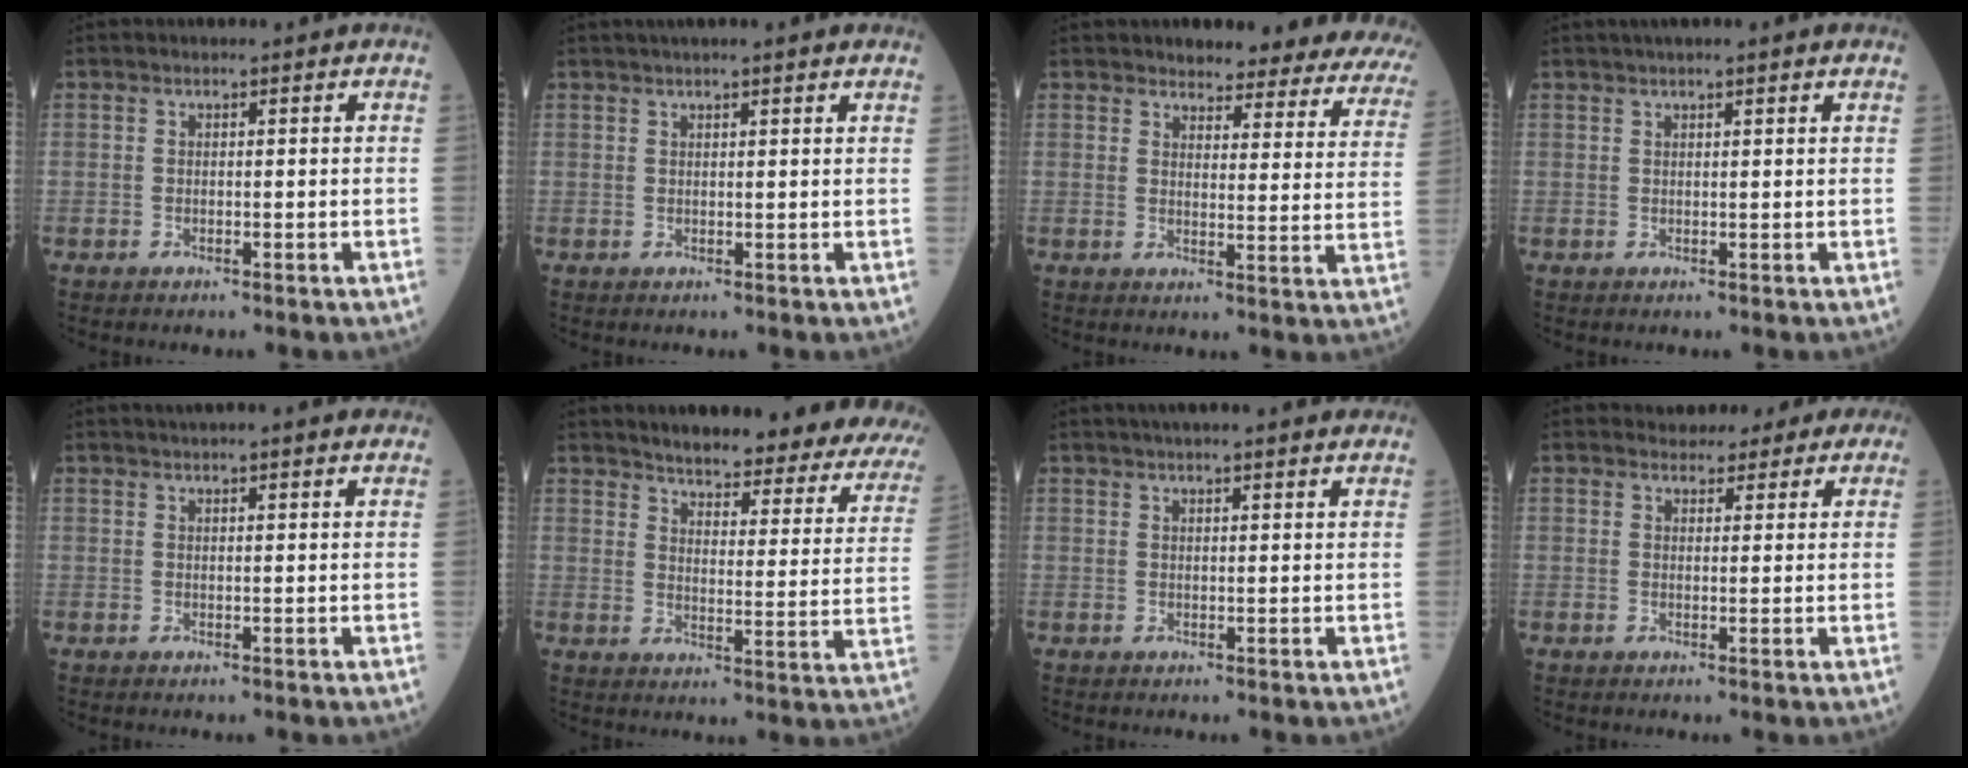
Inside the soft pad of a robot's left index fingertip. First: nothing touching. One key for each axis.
{"total": 5.3, "fx": 4.3, "fy": 0.1, "fz": 3.1, "tx": -0.043, "ty": 0.031, "tz": 0.059}
{"total": 19.1, "fx": 18.0, "fy": 4.1, "fz": 5.1, "tx": -0.029, "ty": -0.076, "tz": 0.178}
{"total": 4.1, "fx": 3.1, "fy": -0.1, "fz": 2.7, "tx": -0.037, "ty": 0.031, "tz": 0.049}
{"total": 9.6, "fx": 8.4, "fy": 0.7, "fz": 4.5, "tx": -0.058, "ty": 0.030, "tz": 0.097}
{"total": 25.0, "fx": 22.0, "fy": 3.7, "fz": 11.3, "tx": -0.134, "ty": -0.075, "tz": 0.245}
{"total": 12.4, "fx": 10.8, "fy": 1.2, "fz": 5.9, "tx": -0.079, "ty": 0.032, "tz": 0.131}
{"total": 6.2, "fx": 5.4, "fy": 2.8, "fz": 1.3, "tx": -0.003, "ty": 0.010, "tz": 0.055}